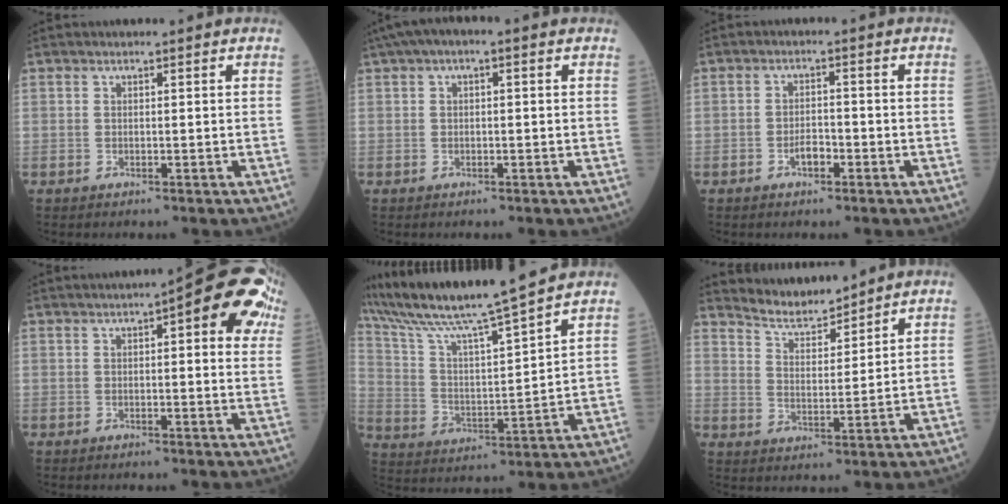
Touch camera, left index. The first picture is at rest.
{"total": 4.3, "force": [1.7, 1.4, 3.7], "torque": [-0.066, 0.025, 0.020]}
{"total": 2.4, "force": [-1.5, 1.0, 1.6], "torque": [-0.026, 0.003, -0.028]}
{"total": 11.7, "force": [5.3, 2.7, 10.0], "torque": [-0.106, 0.015, 0.053]}
{"total": 17.1, "force": [14.9, -1.1, 8.3], "torque": [-0.157, 0.009, 0.261]}
{"total": 7.0, "force": [6.9, 0.8, 0.6], "torque": [-0.020, 0.006, 0.132]}